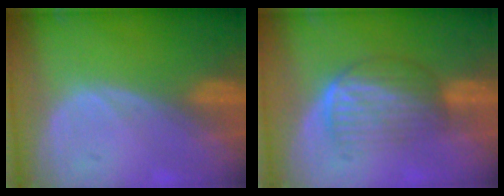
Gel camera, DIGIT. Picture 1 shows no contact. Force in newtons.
{"total": 7.2, "press": 6.1, "slide": 4.0}